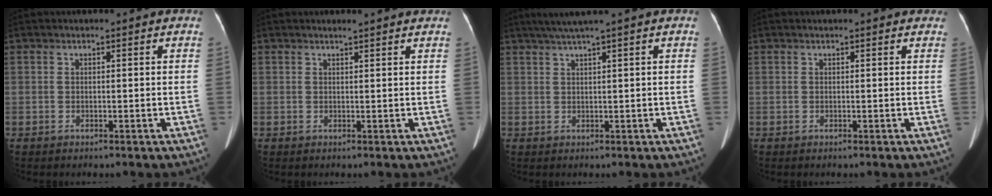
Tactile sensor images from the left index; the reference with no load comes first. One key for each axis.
{"total": 2.9, "fx": 2.6, "fy": 0.0, "fz": 1.2, "tx": -0.019, "ty": 0.013, "tz": 0.030}
{"total": 3.6, "fx": 2.5, "fy": -0.9, "fz": 2.4, "tx": -0.051, "ty": 0.010, "tz": 0.050}
{"total": 3.0, "fx": 2.5, "fy": 1.1, "fz": 1.2, "tx": -0.013, "ty": 0.025, "tz": 0.021}